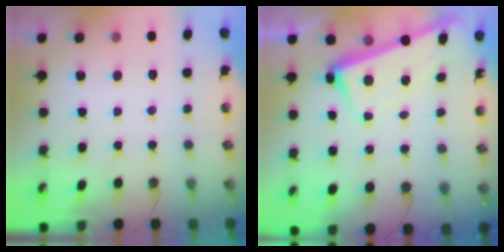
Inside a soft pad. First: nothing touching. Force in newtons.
{"total": 2.2, "press": 2.1, "slide": 0.8}